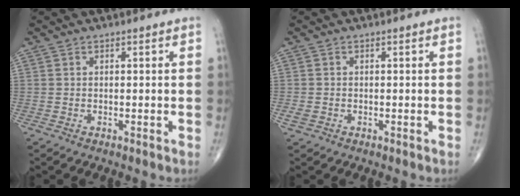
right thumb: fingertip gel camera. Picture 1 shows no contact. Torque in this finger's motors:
{"motor_torque": [0.29, 0.38, -0.03, -0.02, 0.02]}